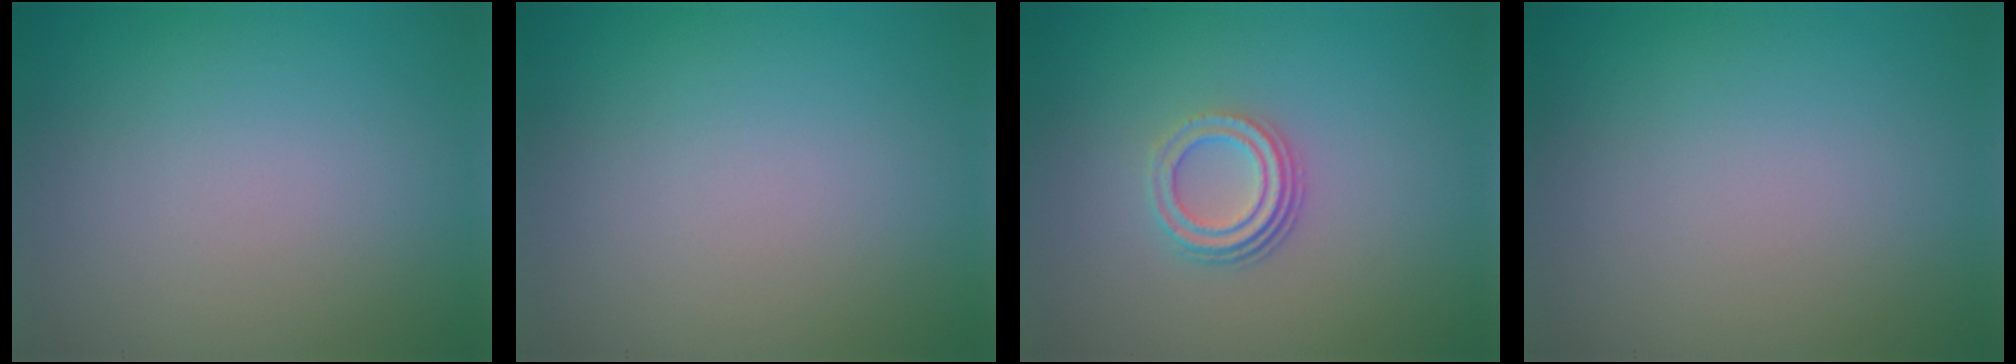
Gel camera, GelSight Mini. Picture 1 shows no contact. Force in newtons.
{"total": 0.0}
{"total": 3.2, "press": 2.3, "slide": 2.3}
{"total": 0.0}